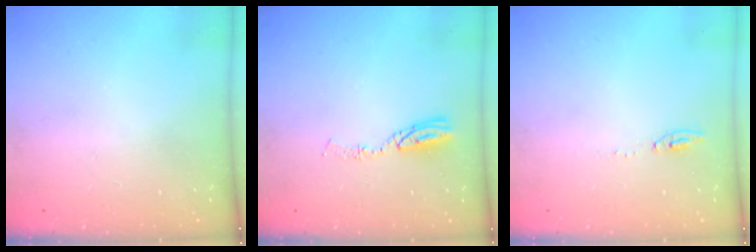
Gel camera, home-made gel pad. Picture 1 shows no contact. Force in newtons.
{"total": 5.0, "press": 5.0, "slide": 0.2}
{"total": 5.2, "press": 5.2, "slide": 0.5}